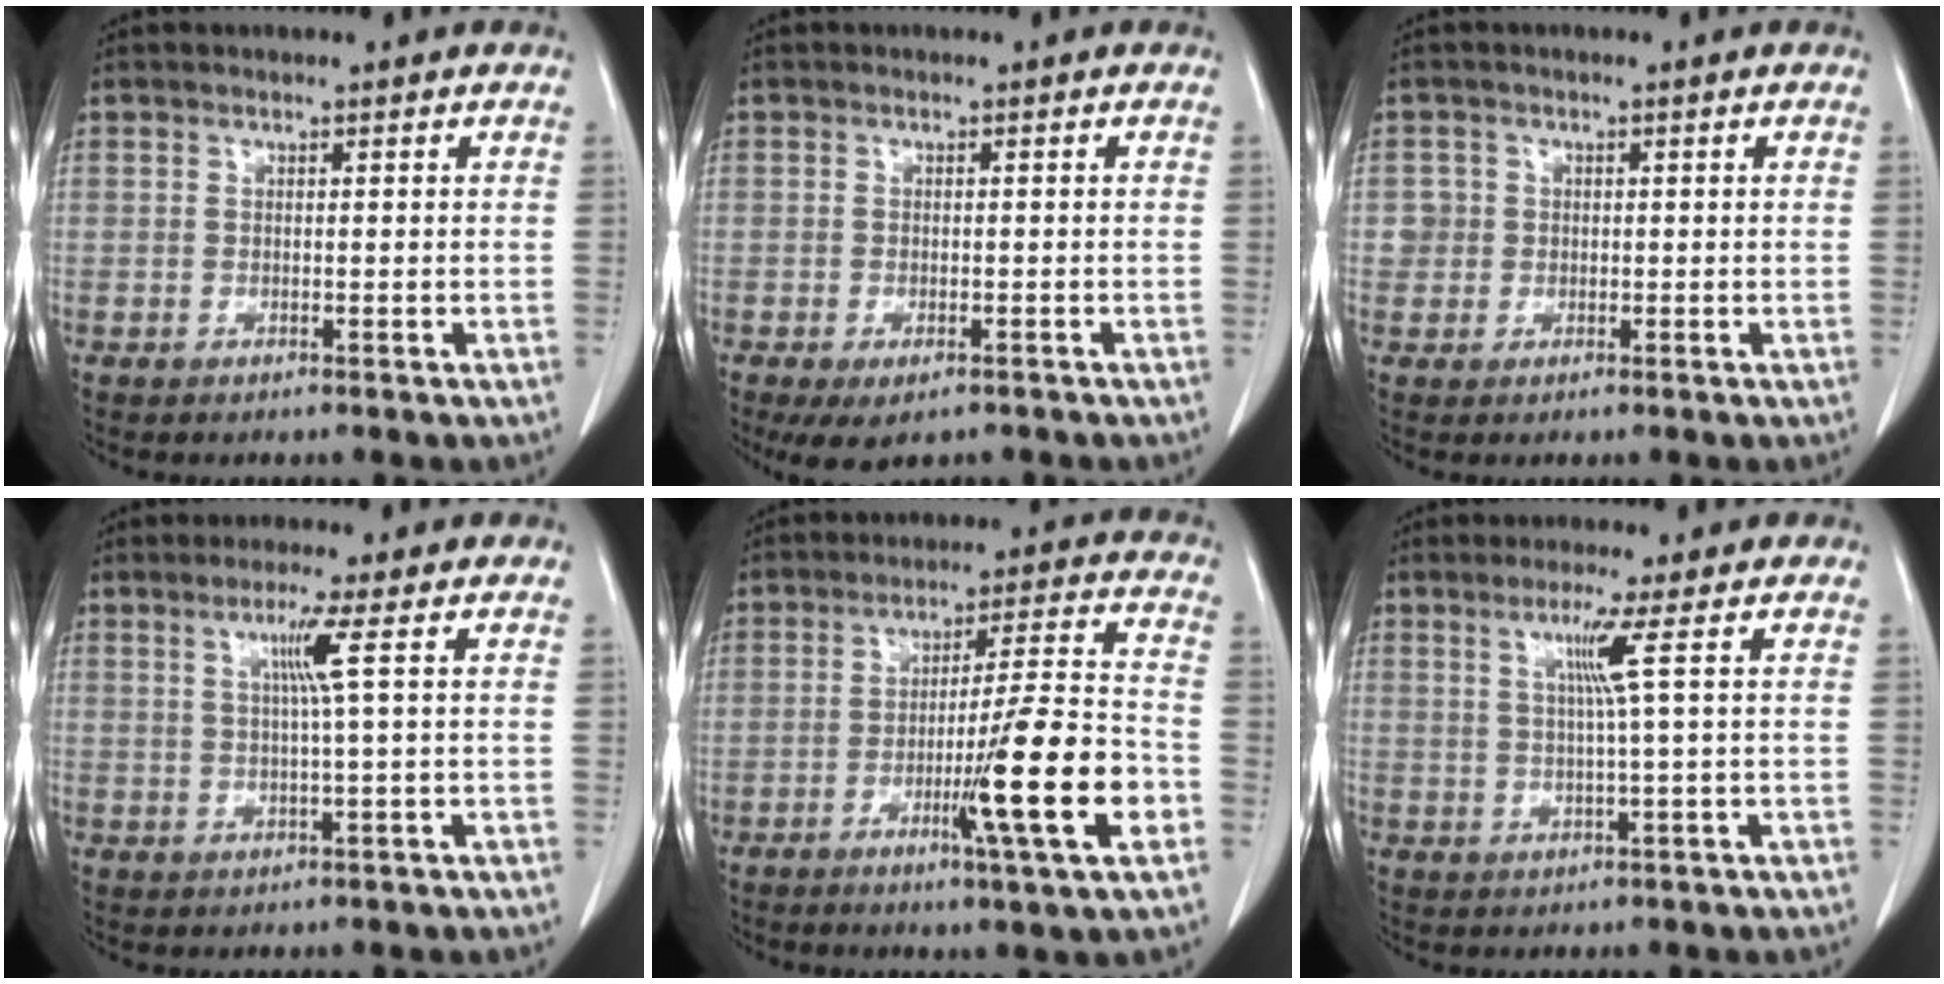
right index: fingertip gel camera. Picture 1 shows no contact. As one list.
[{"total": 5.2, "force": [-3.6, 2.2, 3.1], "torque": [-0.050, -0.010, -0.052]}, {"total": 2.1, "force": [0.1, 2.1, -0.1], "torque": [0.014, 0.006, -0.002]}, {"total": 3.9, "force": [1.1, -1.4, 3.5], "torque": [-0.072, -0.003, 0.024]}, {"total": 14.3, "force": [-4.9, -0.8, 13.4], "torque": [-0.211, -0.012, -0.083]}, {"total": 4.1, "force": [1.3, -1.6, 3.6], "torque": [-0.073, -0.006, 0.028]}]